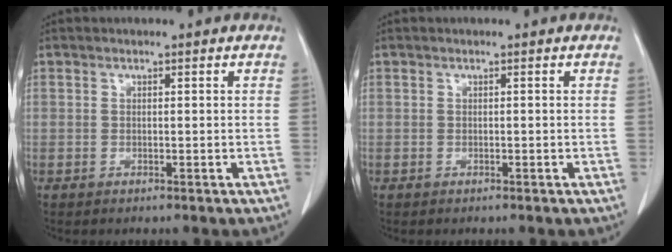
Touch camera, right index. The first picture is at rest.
{"total": 0.0}